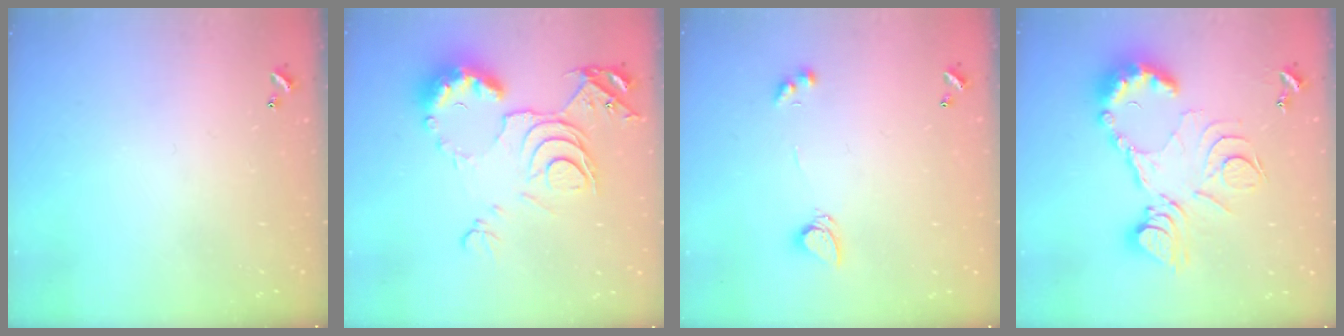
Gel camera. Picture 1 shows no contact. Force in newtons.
{"total": 13.6, "press": 13.5, "slide": 1.4}
{"total": 4.2, "press": 4.2, "slide": 0.2}
{"total": 19.1, "press": 19.0, "slide": 1.8}